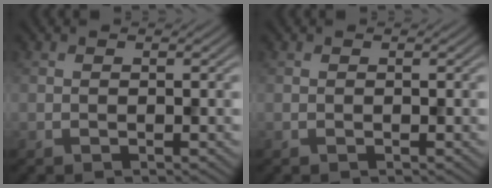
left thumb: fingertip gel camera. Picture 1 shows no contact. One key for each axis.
{"total": 0.0}